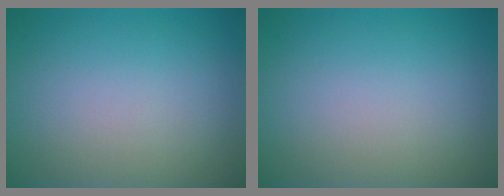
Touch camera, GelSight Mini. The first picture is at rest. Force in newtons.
{"total": 0.0}